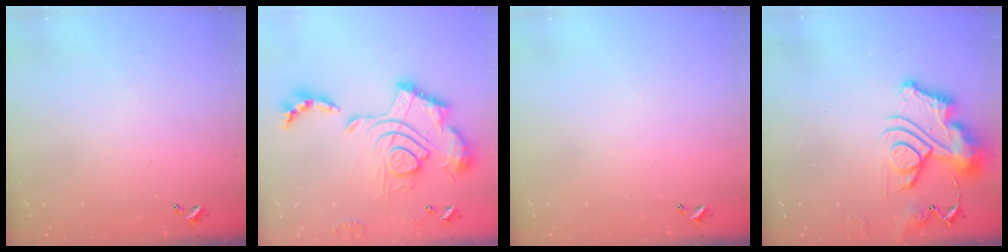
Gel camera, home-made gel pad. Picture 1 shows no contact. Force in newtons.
{"total": 2.5, "press": 1.9, "slide": 1.7}
{"total": 0.0}
{"total": 15.2, "press": 15.2, "slide": 1.1}